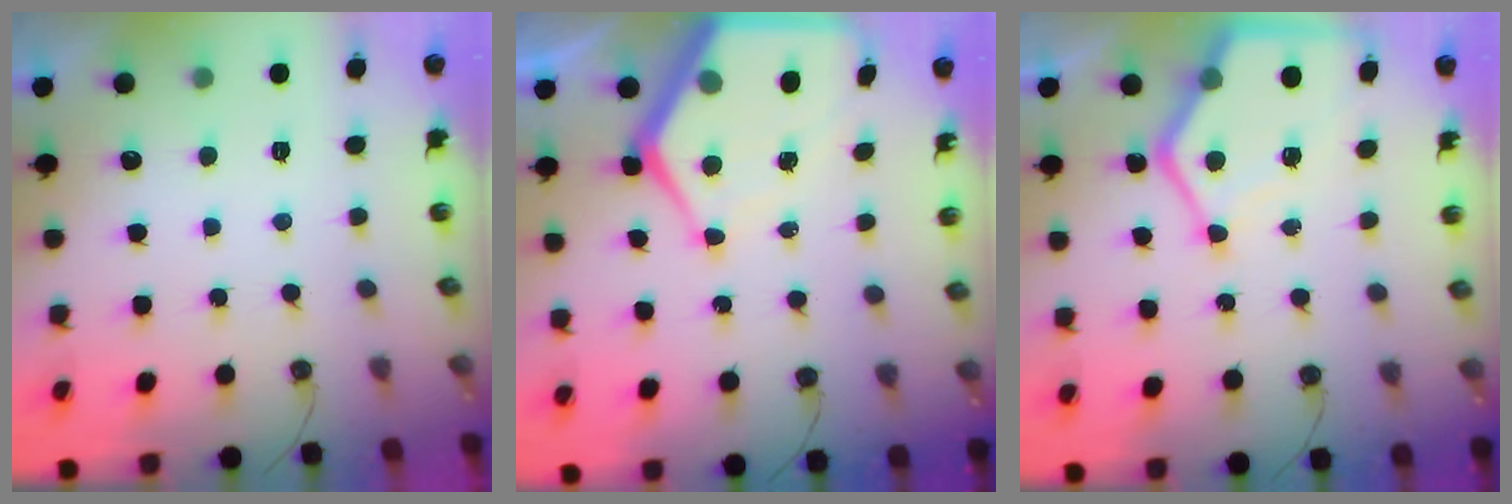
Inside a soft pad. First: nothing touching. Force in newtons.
{"total": 12.6, "press": 12.5, "slide": 1.3}
{"total": 11.4, "press": 11.3, "slide": 1.3}